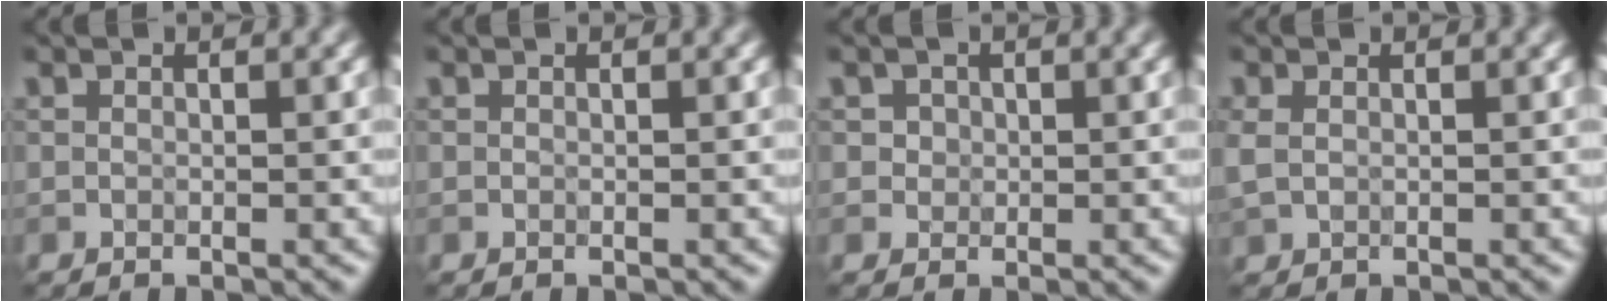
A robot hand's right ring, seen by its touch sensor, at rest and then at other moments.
{"total": 0.0}
{"total": 1.4, "force": [0.5, 1.2, 0.4], "torque": [-0.005, -0.002, 0.017]}
{"total": 1.4, "force": [0.3, 1.0, 0.9], "torque": [-0.025, 0.001, 0.008]}